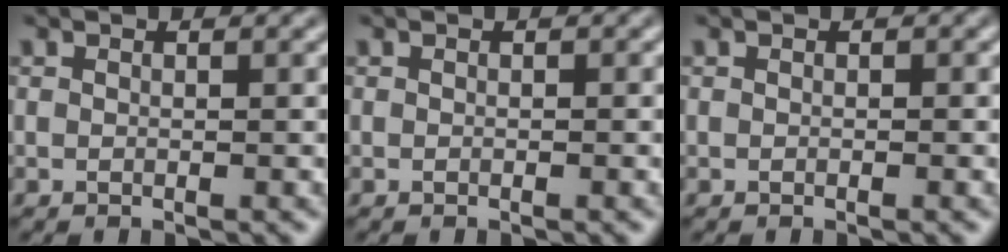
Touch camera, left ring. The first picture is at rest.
{"total": 0.0}
{"total": 0.0}